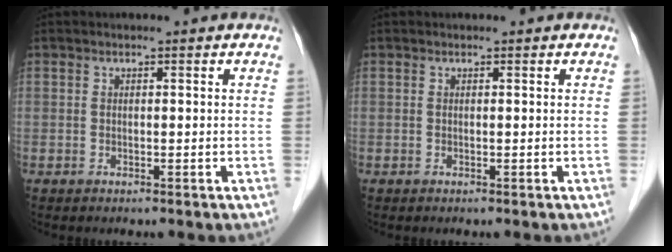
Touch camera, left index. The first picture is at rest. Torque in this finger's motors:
{"motor_torque": [0.00, 0.00, 0.00, 0.00]}